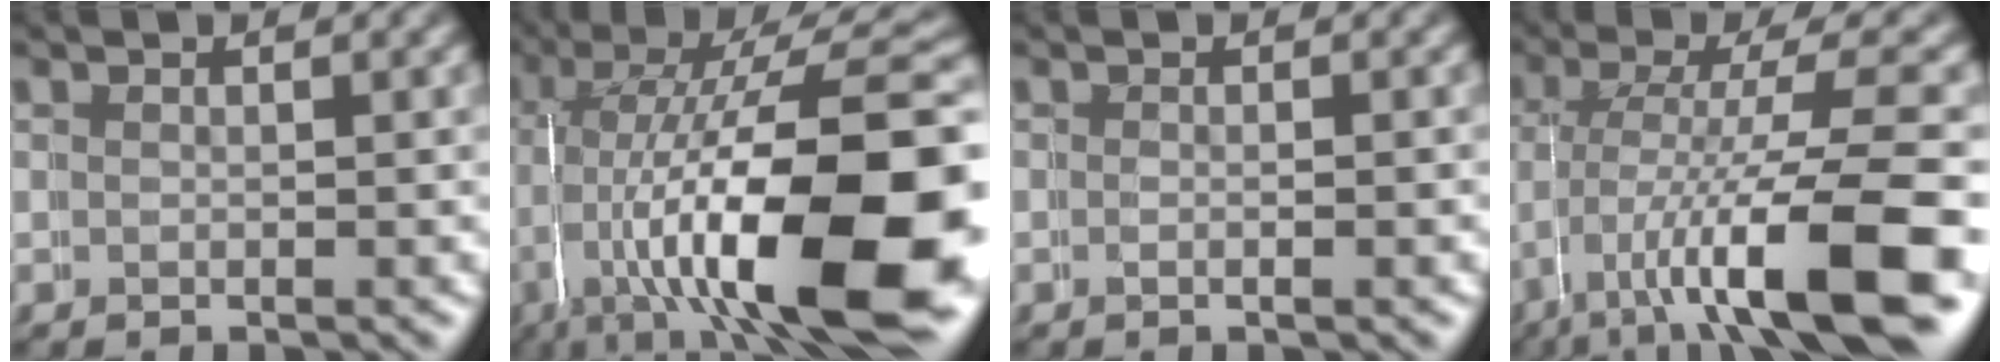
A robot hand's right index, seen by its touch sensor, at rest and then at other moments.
{"total": 17.2, "force": [-2.4, 7.5, 15.3], "torque": [-0.258, -0.030, -0.014]}
{"total": 0.0}
{"total": 9.8, "force": [-3.9, 2.7, 8.6], "torque": [-0.141, -0.025, -0.049]}